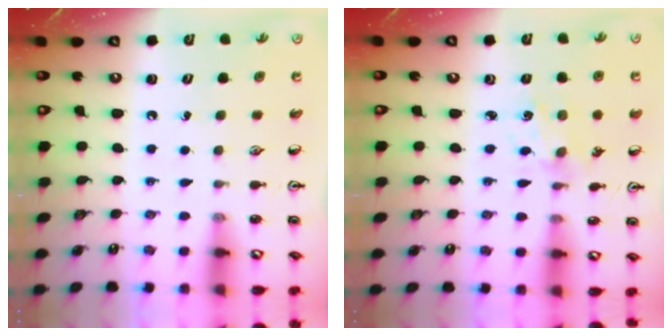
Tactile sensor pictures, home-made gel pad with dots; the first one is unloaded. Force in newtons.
{"total": 1.7, "press": 1.6, "slide": 0.3}